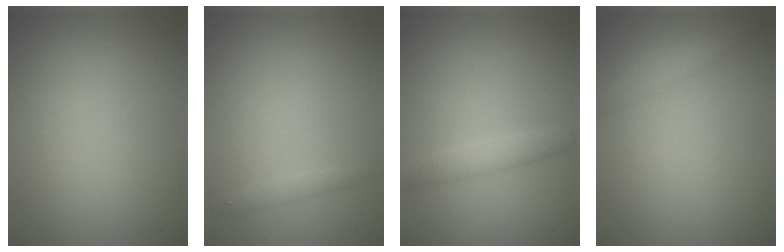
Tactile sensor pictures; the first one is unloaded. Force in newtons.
{"total": 0.8, "press": 0.8, "slide": 0.1}
{"total": 1.9, "press": 1.9, "slide": 0.1}
{"total": 2.1, "press": 2.1, "slide": 0.1}